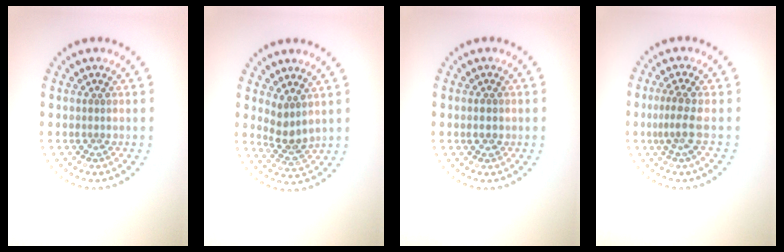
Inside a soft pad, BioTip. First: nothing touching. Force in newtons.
{"total": 2.5, "press": 1.9, "slide": 1.6}
{"total": 1.4, "press": 1.4, "slide": 0.1}
{"total": 2.3, "press": 1.5, "slide": 1.8}